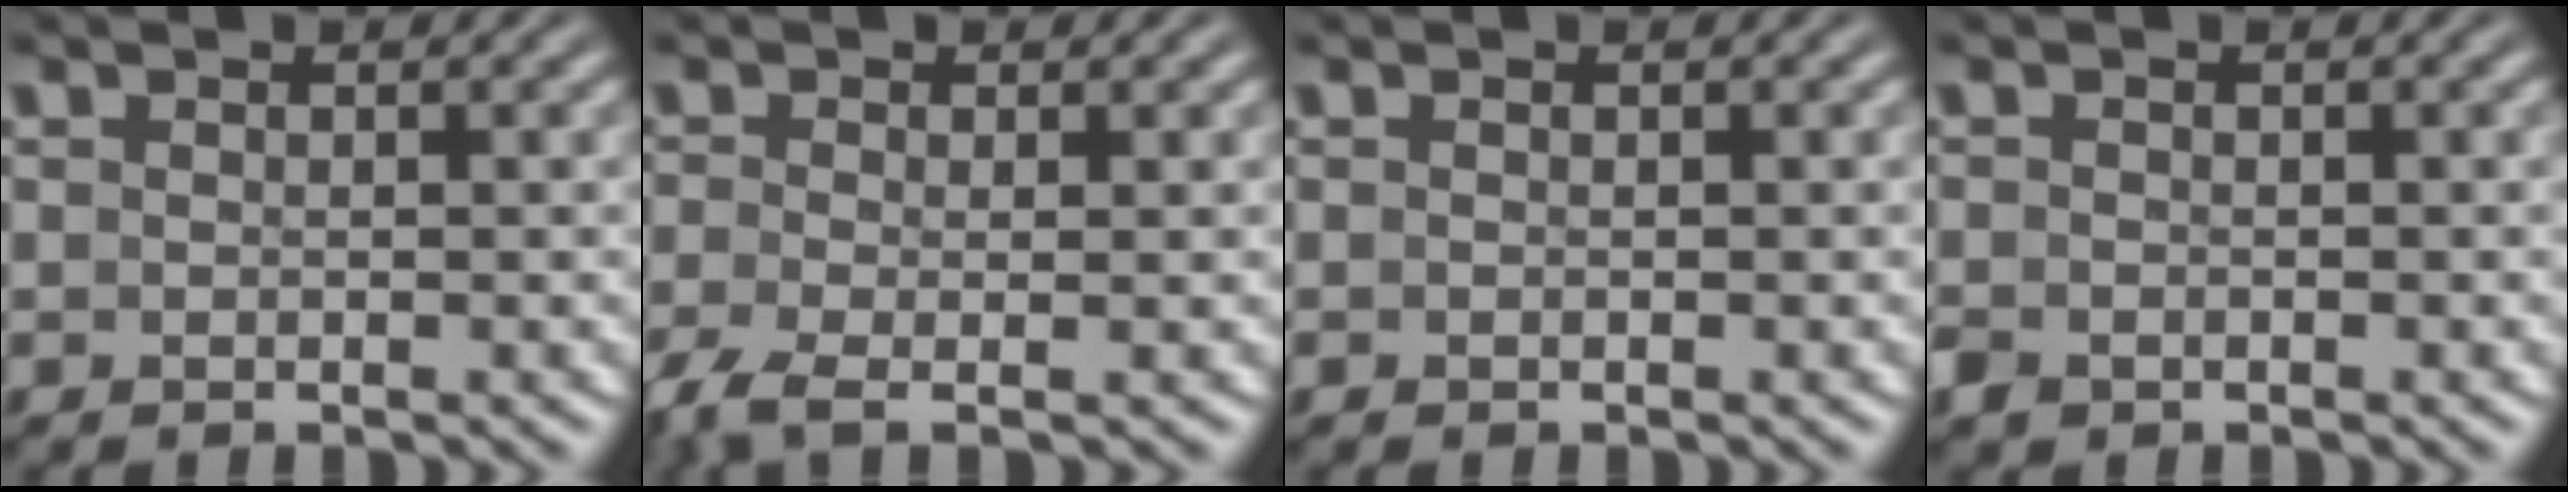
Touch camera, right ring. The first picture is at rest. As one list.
[{"total": 3.3, "force": [-2.0, 1.2, 2.3], "torque": [-0.068, -0.029, -0.019]}, {"total": 0.0}, {"total": 1.7, "force": [-1.2, 1.1, 0.4], "torque": [-0.017, -0.016, -0.014]}]